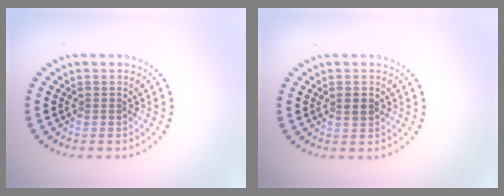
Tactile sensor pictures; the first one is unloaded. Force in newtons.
{"total": 1.3, "press": 1.2, "slide": 0.2}